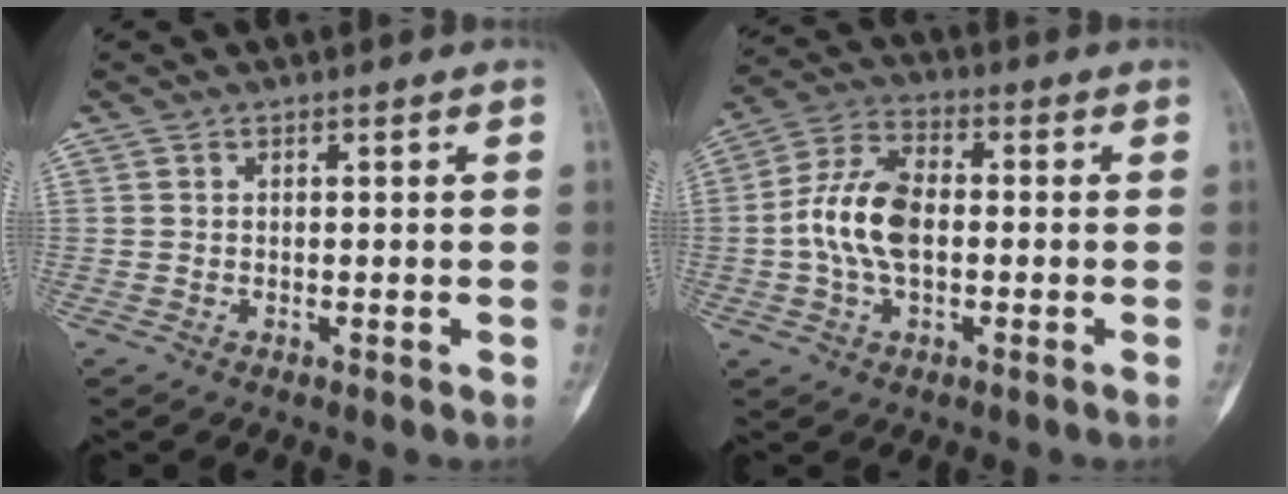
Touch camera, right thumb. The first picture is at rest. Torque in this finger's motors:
{"motor_torque": [0.53, 0.51, 0.11, -0.04, 0.08]}